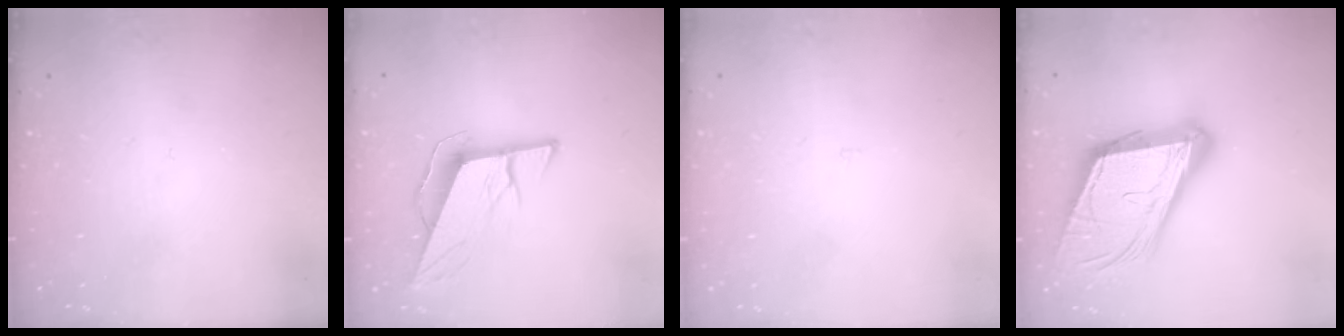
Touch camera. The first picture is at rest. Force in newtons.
{"total": 9.9, "press": 9.5, "slide": 2.7}
{"total": 1.8, "press": 1.8, "slide": 0.1}
{"total": 24.2, "press": 23.8, "slide": 4.4}